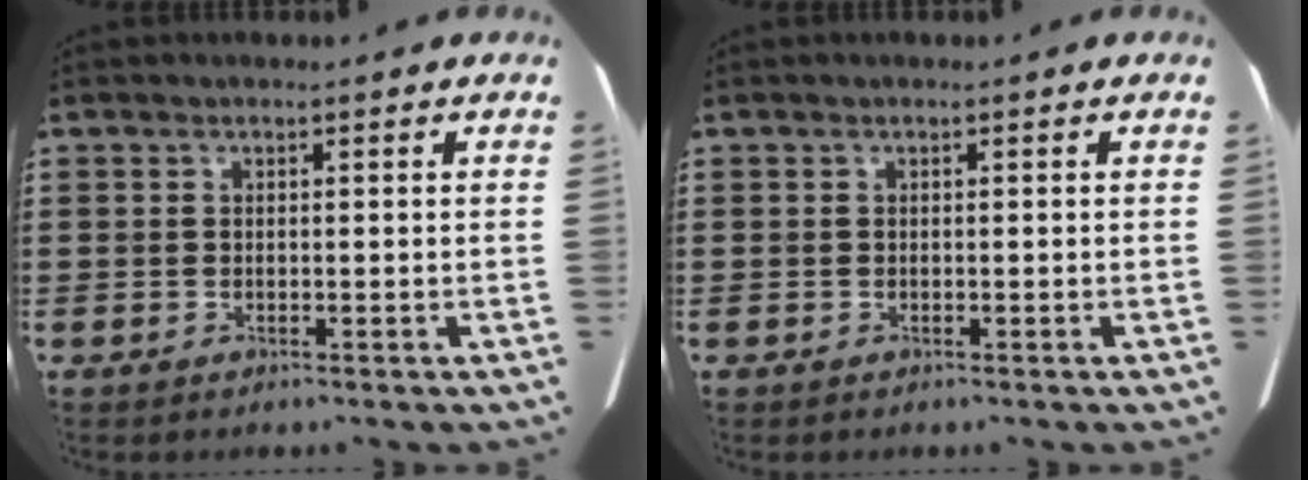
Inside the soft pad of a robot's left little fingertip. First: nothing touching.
{"total": 0.0}